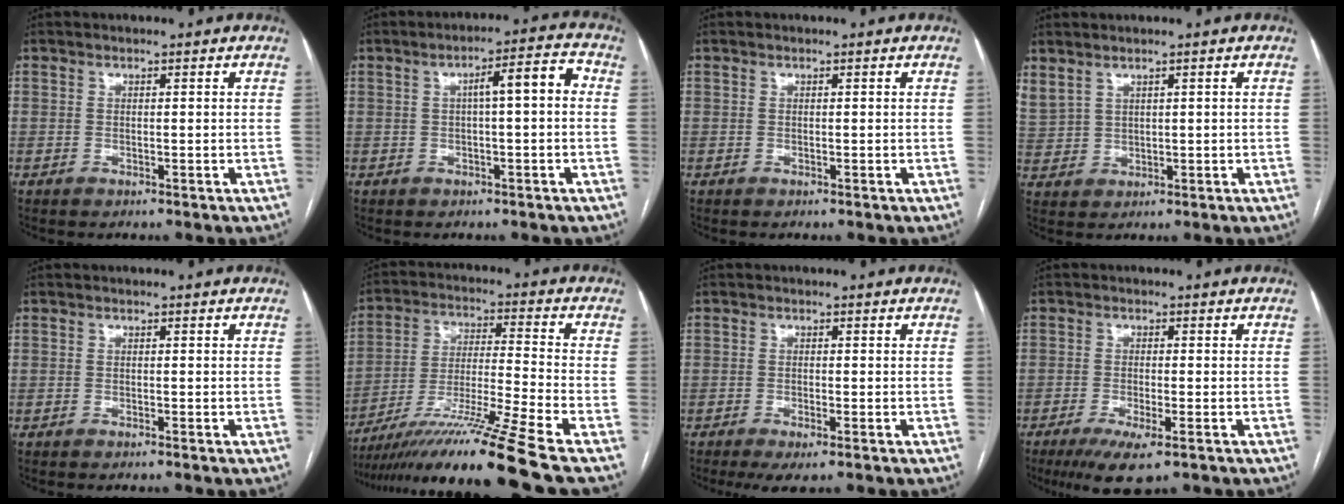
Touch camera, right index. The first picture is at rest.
{"total": 6.0, "force": [0.5, 1.0, 5.8], "torque": [-0.087, 0.026, 0.005]}
{"total": 0.0}
{"total": 6.8, "force": [4.2, 4.3, 3.2], "torque": [-0.097, 0.010, 0.102]}
{"total": 0.5, "force": [-0.5, -0.2, 0.2], "torque": [-0.002, 0.002, -0.011]}
{"total": 17.4, "force": [-13.5, -3.6, 10.4], "torque": [-0.198, -0.030, -0.240]}
{"total": 3.7, "force": [-2.3, 0.7, 2.8], "torque": [-0.045, -0.008, -0.036]}
{"total": 6.3, "force": [-3.8, 1.0, 5.0], "torque": [-0.086, -0.016, -0.060]}